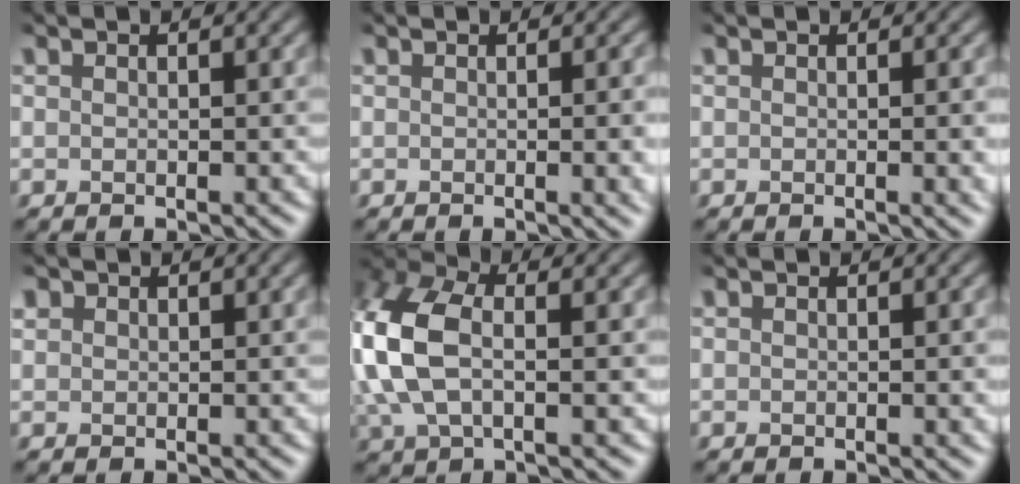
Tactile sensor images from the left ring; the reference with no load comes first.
{"total": 4.7, "force": [-0.2, 1.9, 4.3], "torque": [-0.029, 0.000, -0.002]}
{"total": 3.1, "force": [-0.1, 1.0, 3.0], "torque": [-0.025, 0.001, -0.003]}
{"total": 0.8, "force": [0.5, 0.6, 0.1], "torque": [0.001, 0.002, 0.009]}
{"total": 9.6, "force": [0.8, 5.7, 7.7], "torque": [-0.204, 0.010, 0.008]}
{"total": 1.3, "force": [0.0, 0.3, 1.3], "torque": [-0.012, 0.000, -0.002]}